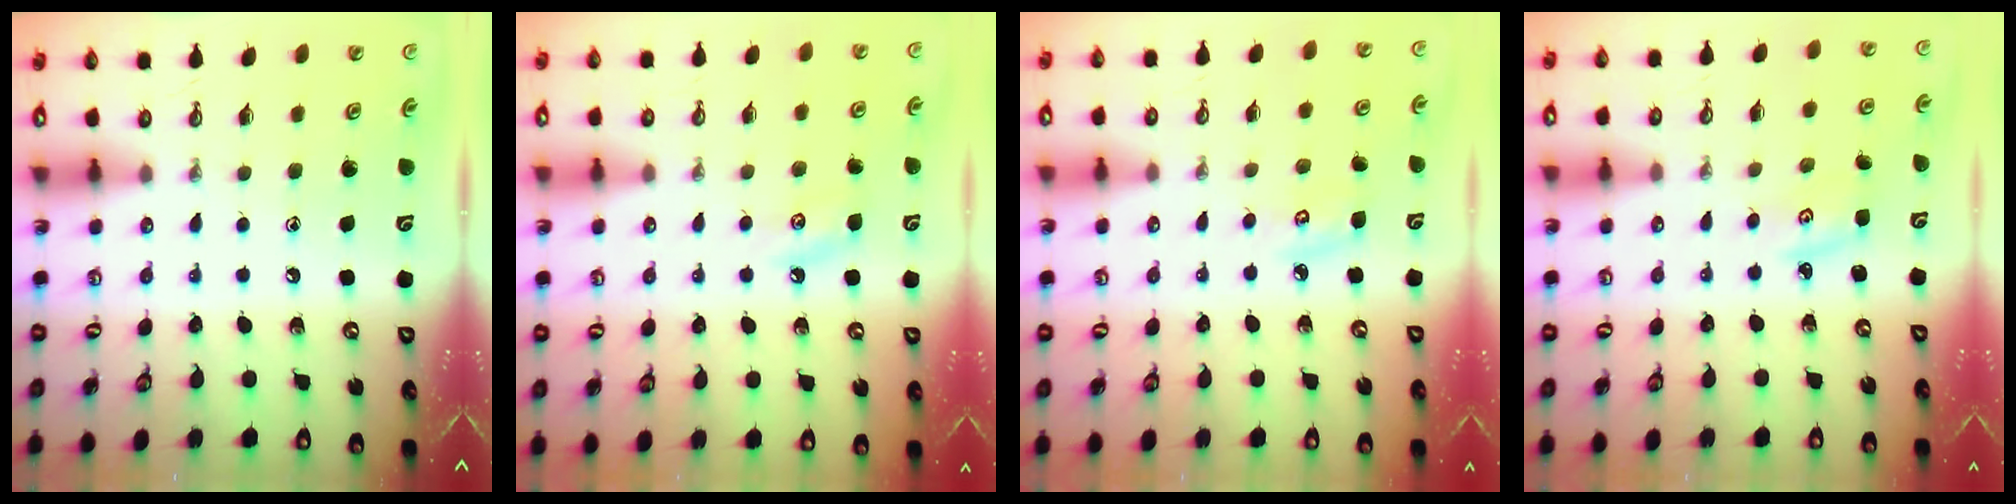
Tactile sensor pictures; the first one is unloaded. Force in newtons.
{"total": 4.9, "press": 4.9, "slide": 0.5}
{"total": 5.0, "press": 4.9, "slide": 0.5}
{"total": 2.9, "press": 2.8, "slide": 0.4}